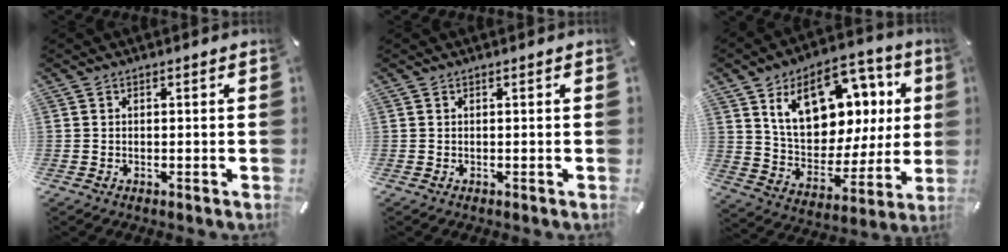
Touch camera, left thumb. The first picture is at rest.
{"total": 0.0}
{"total": 18.4, "force": [8.4, 12.3, 10.8], "torque": [-0.168, -0.043, 0.153]}